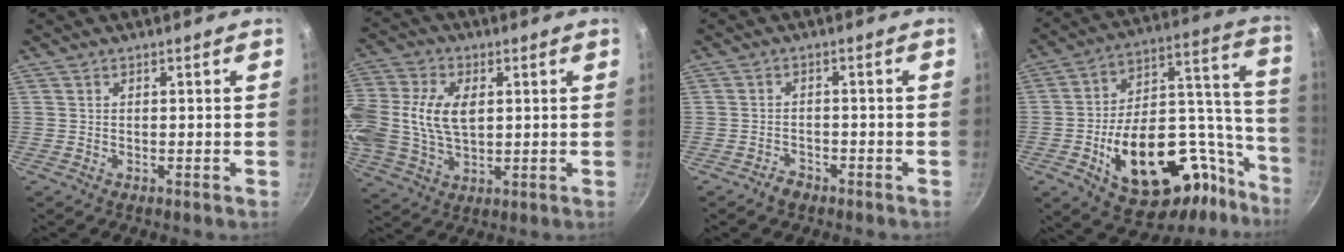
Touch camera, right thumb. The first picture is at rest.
{"total": 18.0, "force": [2.3, 11.9, 13.2], "torque": [-0.289, 0.024, 0.043]}
{"total": 2.5, "force": [-1.9, 1.4, 0.8], "torque": [-0.007, 0.023, -0.027]}
{"total": 33.5, "force": [-13.9, 18.3, 24.3], "torque": [-0.285, 0.102, -0.190]}